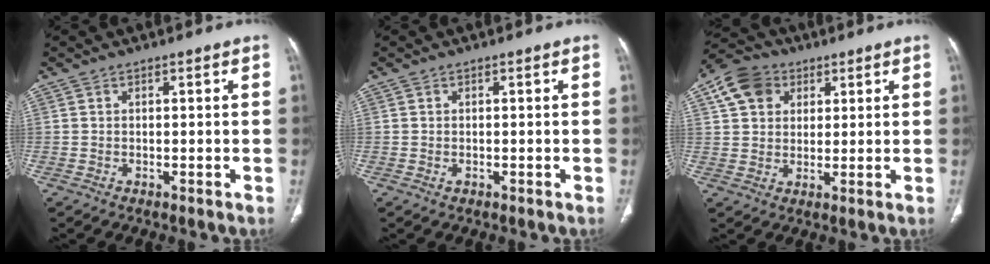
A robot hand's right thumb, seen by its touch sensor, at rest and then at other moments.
{"total": 0.8, "force": [-0.2, 0.5, 0.5], "torque": [-0.011, 0.002, -0.002]}
{"total": 9.6, "force": [3.9, 7.5, 4.4], "torque": [-0.067, 0.002, 0.065]}